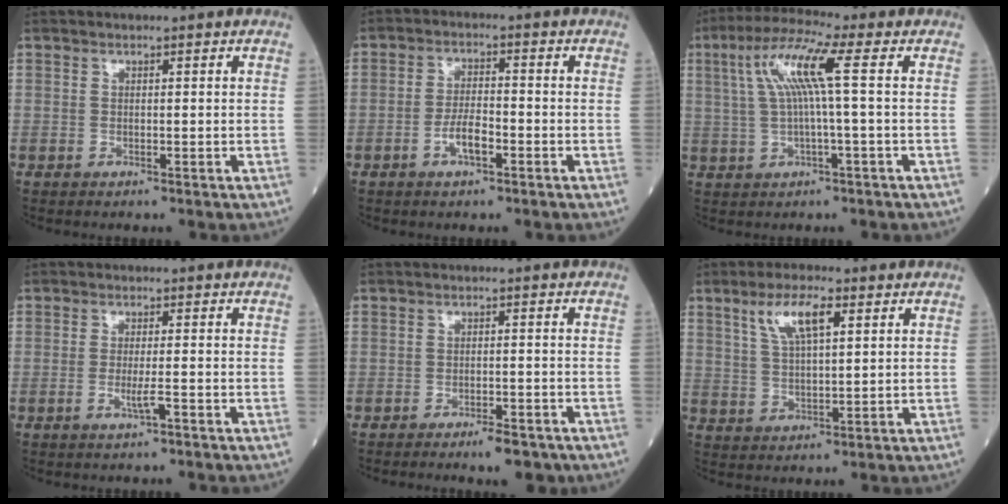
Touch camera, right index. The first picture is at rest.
{"total": 4.3, "force": [-2.0, 1.2, 3.6], "torque": [-0.069, 0.005, -0.038]}
{"total": 8.6, "force": [1.7, -0.3, 8.4], "torque": [-0.173, 0.025, 0.034]}
{"total": 2.4, "force": [-1.1, -0.1, 2.1], "torque": [-0.043, -0.004, -0.020]}
{"total": 4.0, "force": [-3.0, 0.9, 2.6], "torque": [-0.039, -0.002, -0.041]}
{"total": 7.1, "force": [3.4, 1.7, 5.9], "torque": [-0.122, 0.009, 0.067]}